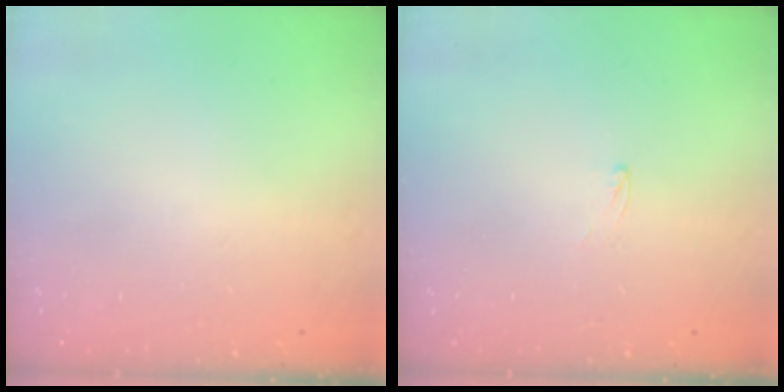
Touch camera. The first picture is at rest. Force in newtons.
{"total": 2.6, "press": 2.6, "slide": 0.2}